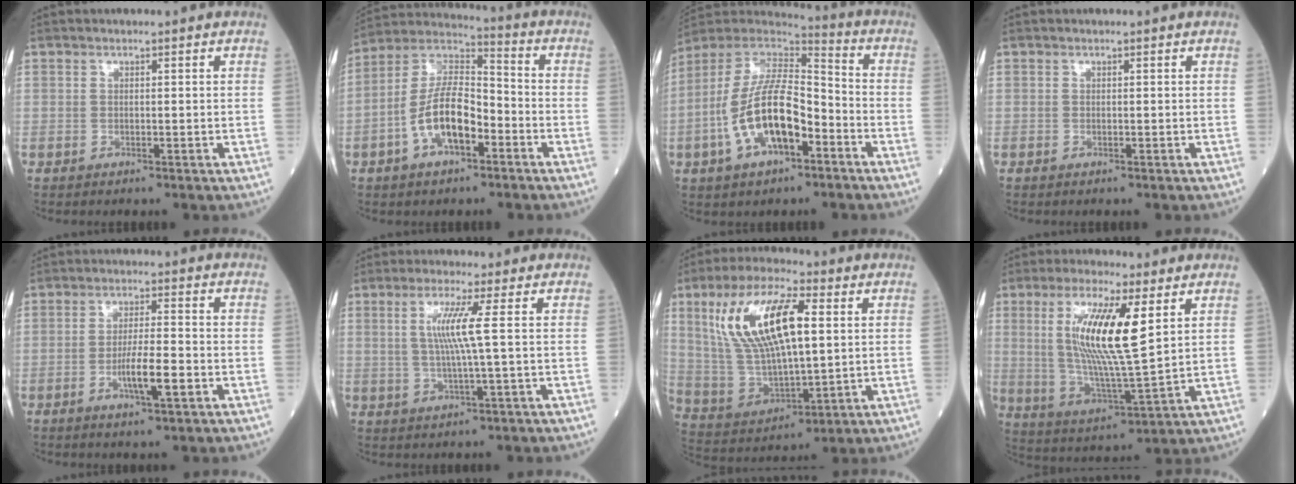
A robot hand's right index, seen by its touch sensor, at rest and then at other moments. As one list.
[{"total": 11.9, "force": [-4.2, 4.9, 10.0], "torque": [-0.207, 0.020, -0.080]}, {"total": 15.3, "force": [-5.2, 6.0, 13.1], "torque": [-0.266, 0.015, -0.090]}, {"total": 0.0}, {"total": 6.0, "force": [-2.1, 0.5, 5.6], "torque": [-0.102, -0.003, -0.034]}, {"total": 5.7, "force": [1.1, -1.0, 5.5], "torque": [-0.114, -0.002, 0.026]}, {"total": 17.0, "force": [5.0, 5.3, 15.4], "torque": [-0.318, 0.016, 0.100]}, {"total": 13.9, "force": [4.2, 1.4, 13.2], "torque": [-0.270, -0.007, 0.080]}]